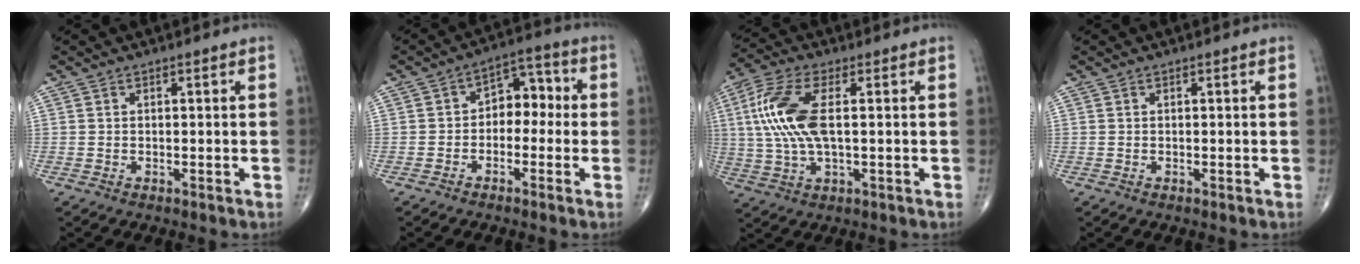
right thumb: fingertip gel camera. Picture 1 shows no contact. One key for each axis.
{"total": 7.0, "fx": -0.8, "fy": 4.9, "fz": 4.9, "tx": -0.035, "ty": 0.037, "tz": -0.029}
{"total": 12.6, "fx": 1.7, "fy": 5.2, "fz": 11.3, "tx": -0.265, "ty": 0.009, "tz": 0.032}
{"total": 0.0}